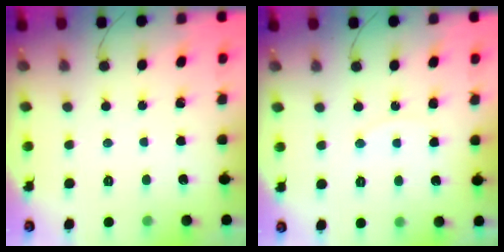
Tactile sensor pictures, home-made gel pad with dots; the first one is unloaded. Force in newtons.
{"total": 6.3, "press": 6.3, "slide": 0.5}